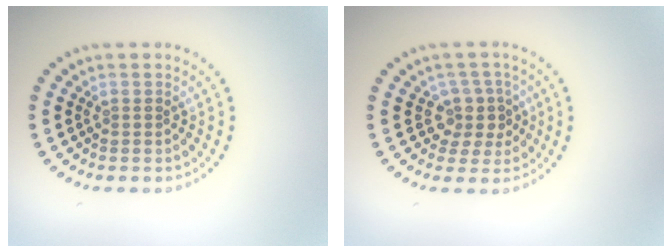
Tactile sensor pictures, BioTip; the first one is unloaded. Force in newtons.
{"total": 2.7, "press": 2.2, "slide": 1.6}